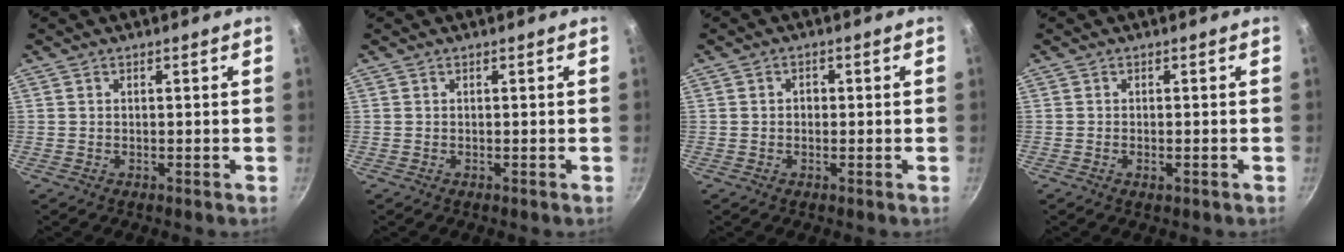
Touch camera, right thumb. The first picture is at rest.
{"total": 0.0}
{"total": 1.7, "force": [0.0, 1.5, 0.9], "torque": [-0.010, 0.004, -0.004]}
{"total": 1.3, "force": [-0.5, 0.5, 1.1], "torque": [-0.020, 0.000, -0.009]}